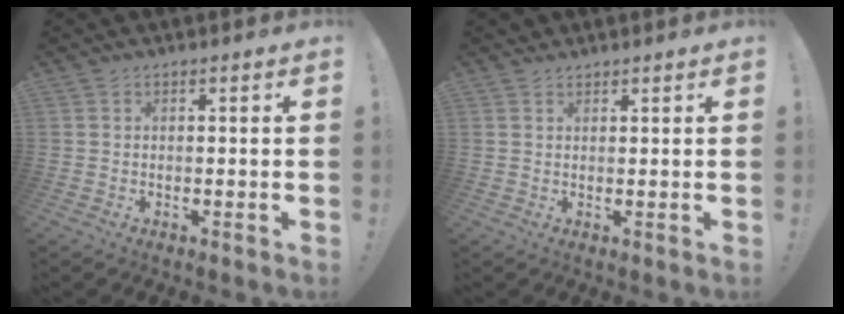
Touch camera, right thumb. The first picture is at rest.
{"total": 1.3, "force": [1.1, 0.6, 0.2], "torque": [-0.004, -0.005, 0.022]}